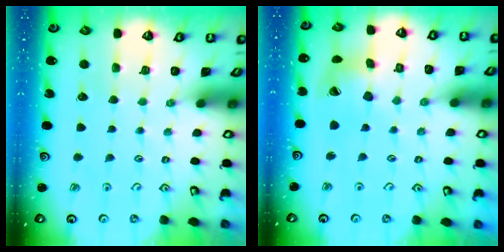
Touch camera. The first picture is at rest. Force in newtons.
{"total": 13.4, "press": 13.3, "slide": 1.5}